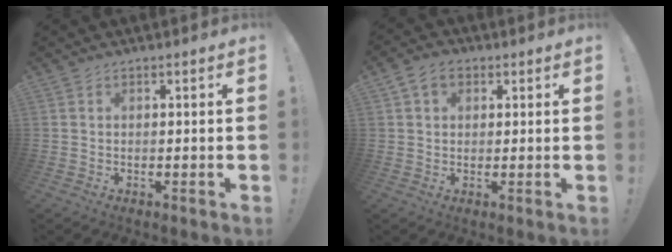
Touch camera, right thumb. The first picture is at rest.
{"total": 5.6, "force": [2.2, 4.0, 3.2], "torque": [-0.054, 0.005, 0.042]}